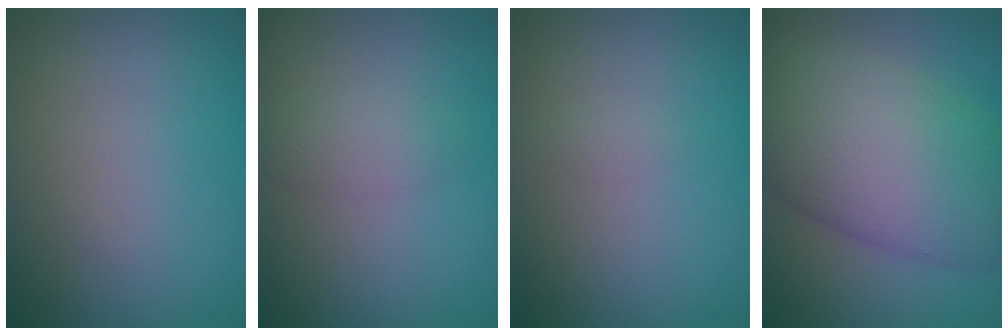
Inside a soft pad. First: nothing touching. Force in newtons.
{"total": 1.9, "press": 1.9, "slide": 0.1}
{"total": 0.6, "press": 0.6, "slide": 0.1}
{"total": 12.0, "press": 12.0, "slide": 0.5}